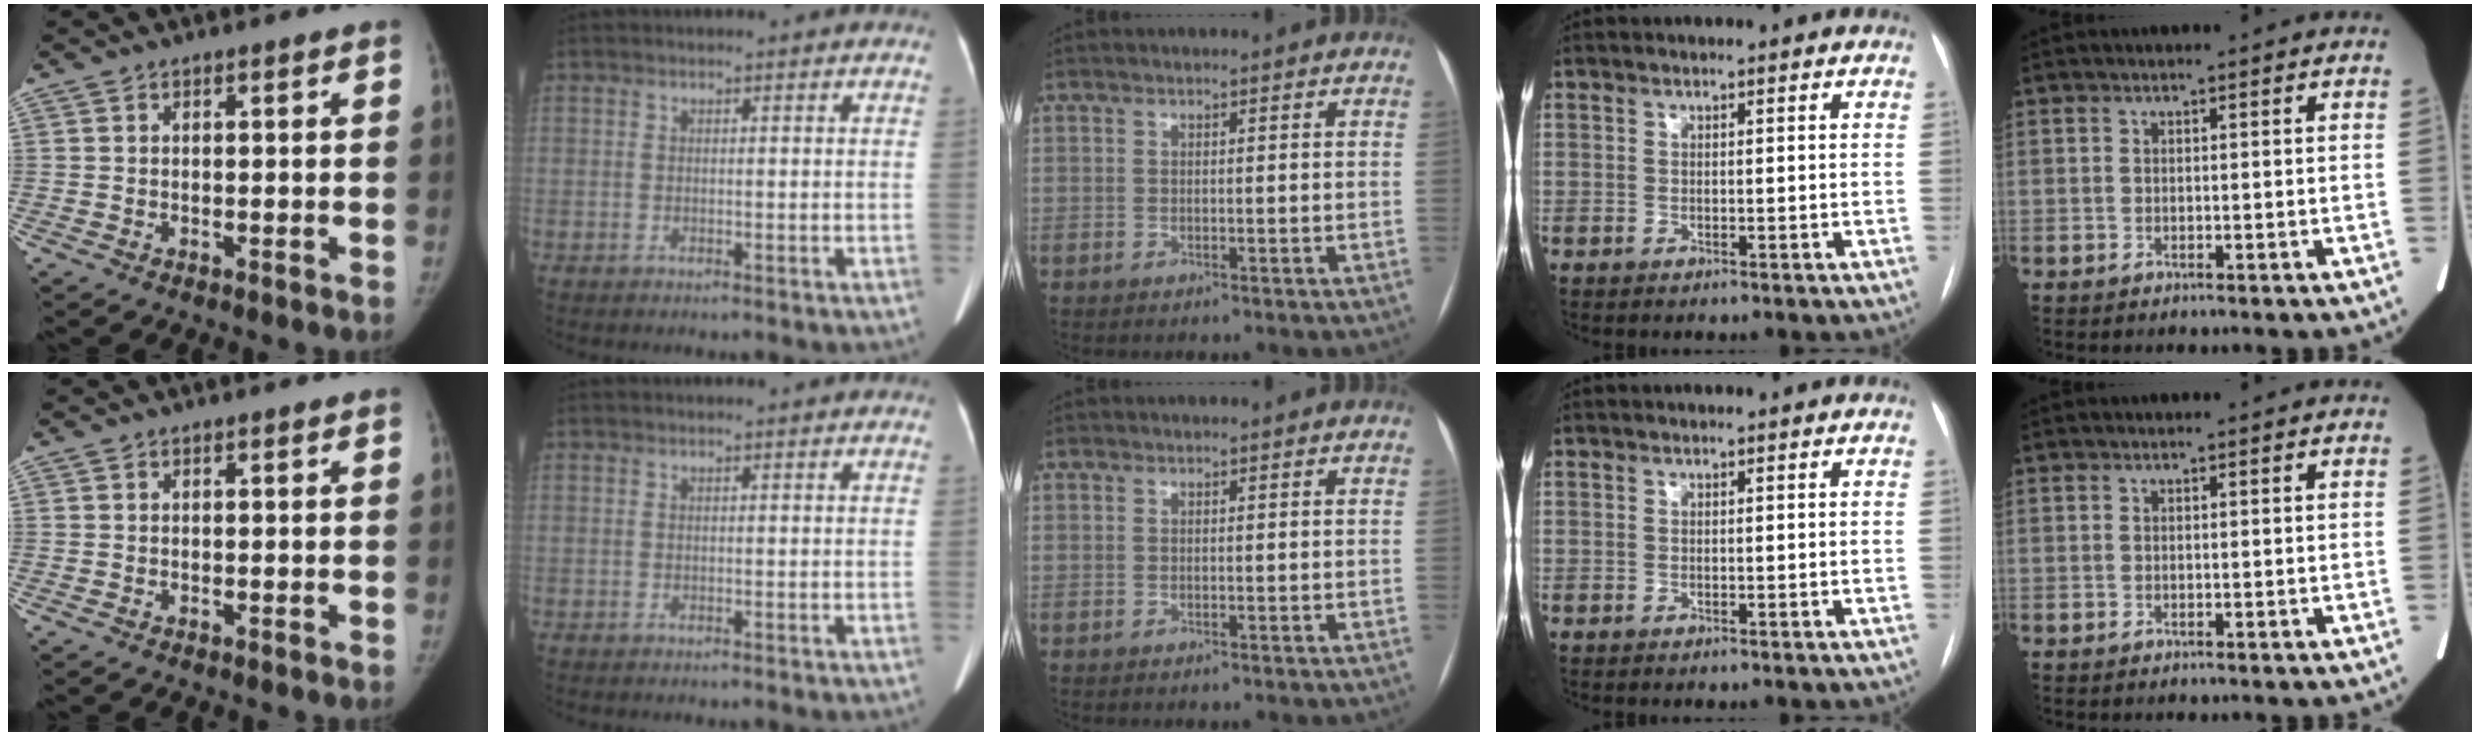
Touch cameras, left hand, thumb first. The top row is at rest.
{}